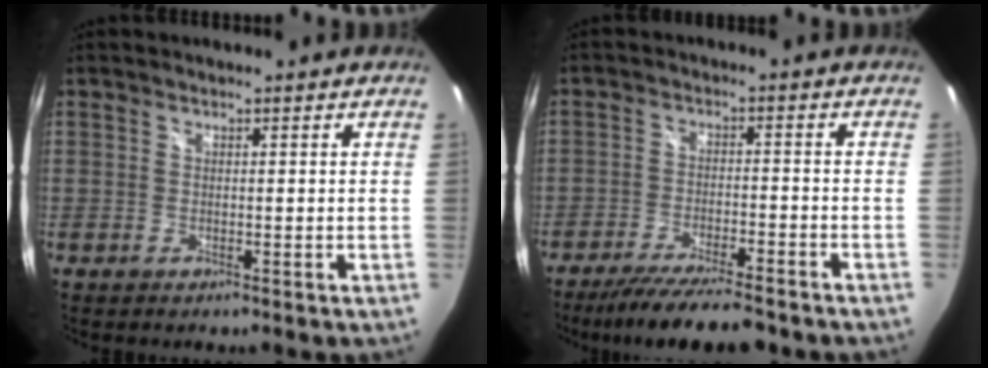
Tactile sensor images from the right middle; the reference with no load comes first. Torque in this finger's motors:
{"motor_torque": [0.89, -1.10, 0.10, 0.02]}